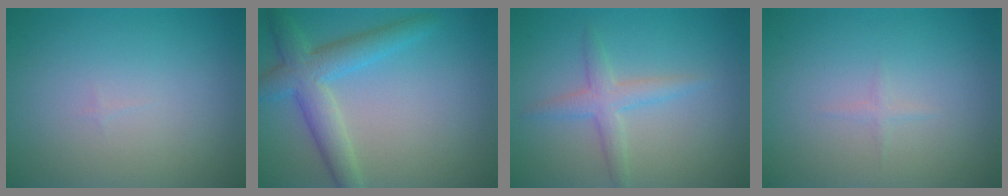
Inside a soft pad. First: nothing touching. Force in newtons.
{"total": 4.7, "press": 4.7, "slide": 0.1}
{"total": 2.4, "press": 2.4, "slide": 0.0}
{"total": 0.6, "press": 0.6, "slide": 0.0}